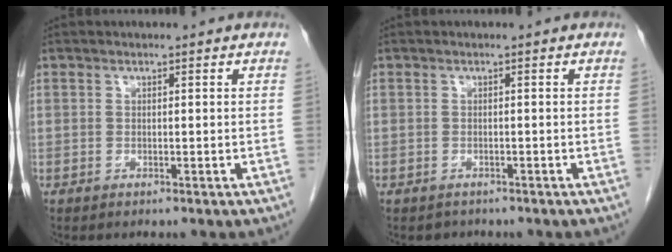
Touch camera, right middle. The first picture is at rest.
{"total": 1.4, "force": [-1.2, 0.8, -0.1], "torque": [-0.010, 0.000, -0.019]}